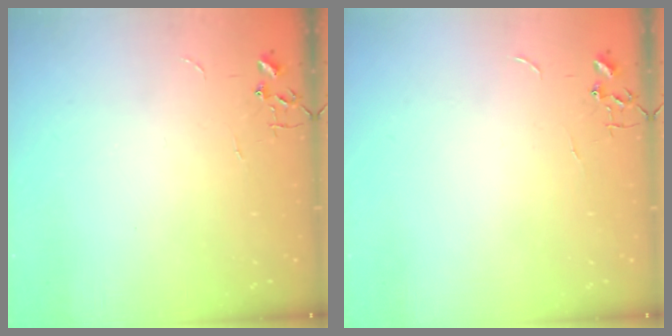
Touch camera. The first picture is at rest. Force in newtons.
{"total": 0.0}